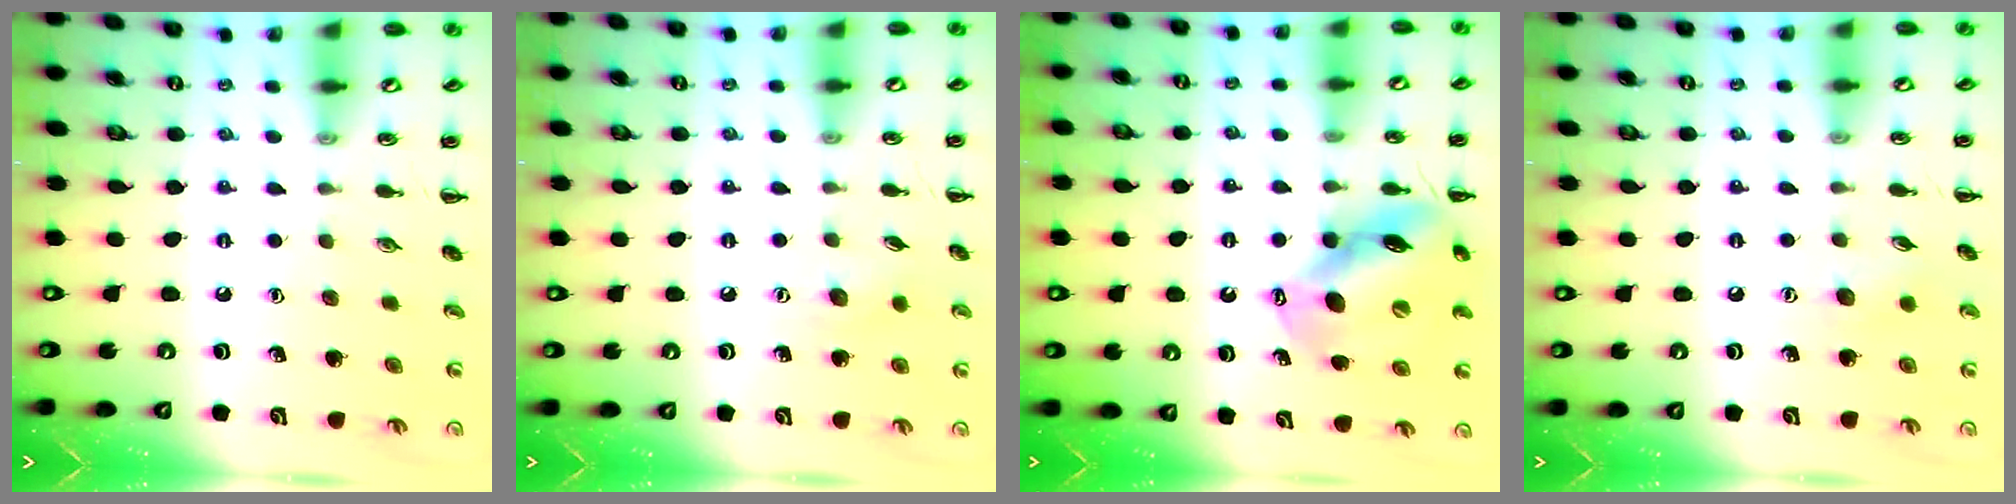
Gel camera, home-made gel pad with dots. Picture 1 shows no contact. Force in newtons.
{"total": 5.5, "press": 5.4, "slide": 1.3}
{"total": 13.1, "press": 12.5, "slide": 3.7}
{"total": 5.9, "press": 5.7, "slide": 1.5}